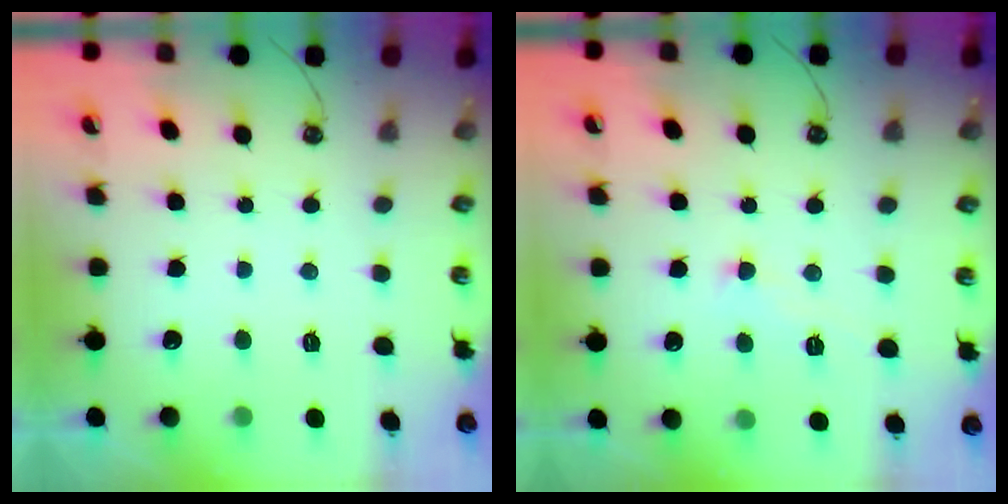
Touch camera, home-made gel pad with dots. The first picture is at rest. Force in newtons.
{"total": 0.0}